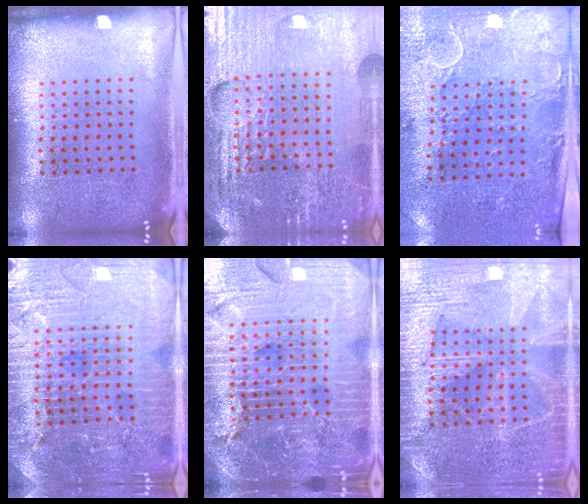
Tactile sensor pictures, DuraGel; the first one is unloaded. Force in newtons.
{"total": 4.7, "press": 4.5, "slide": 1.5}
{"total": 2.9, "press": 2.4, "slide": 1.7}
{"total": 4.5, "press": 4.2, "slide": 1.5}
{"total": 5.9, "press": 5.3, "slide": 2.8}
{"total": 3.7, "press": 3.6, "slide": 0.7}